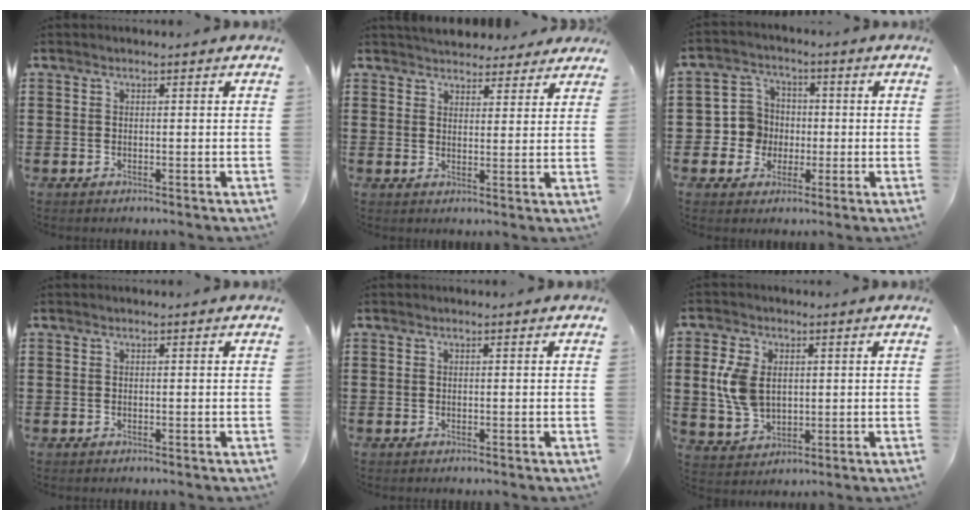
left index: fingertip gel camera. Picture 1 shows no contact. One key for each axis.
{"total": 3.9, "fx": 3.8, "fy": 1.1, "fz": 0.3, "tx": -0.021, "ty": -0.012, "tz": 0.070}
{"total": 5.9, "fx": -0.9, "fy": 5.8, "fz": 0.8, "tx": -0.045, "ty": 0.013, "tz": -0.018}
{"total": 0.0}
{"total": 0.0}
{"total": 7.5, "fx": 1.0, "fy": 5.3, "fz": 5.2, "tx": -0.145, "ty": 0.005, "tz": 0.009}